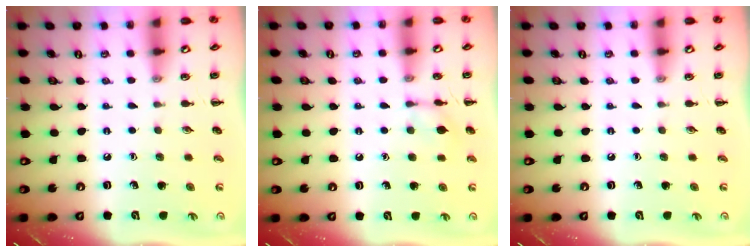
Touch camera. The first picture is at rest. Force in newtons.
{"total": 7.7, "press": 7.6, "slide": 0.4}
{"total": 0.0}